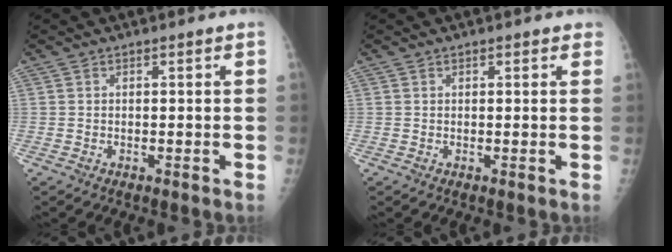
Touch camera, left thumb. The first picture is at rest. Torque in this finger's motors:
{"motor_torque": [-0.18, -0.02, -0.08, -0.08, 0.04]}